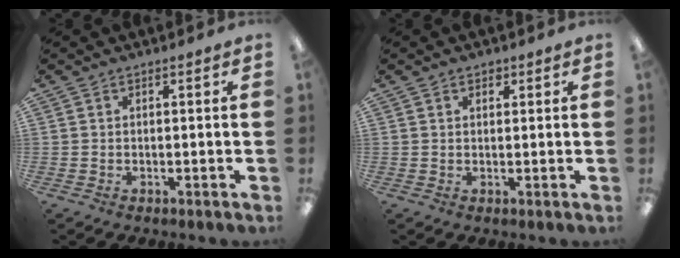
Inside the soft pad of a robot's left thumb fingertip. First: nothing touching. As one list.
[{"total": 1.5, "force": [1.0, 1.1, 0.4], "torque": [-0.001, 0.000, 0.016]}]